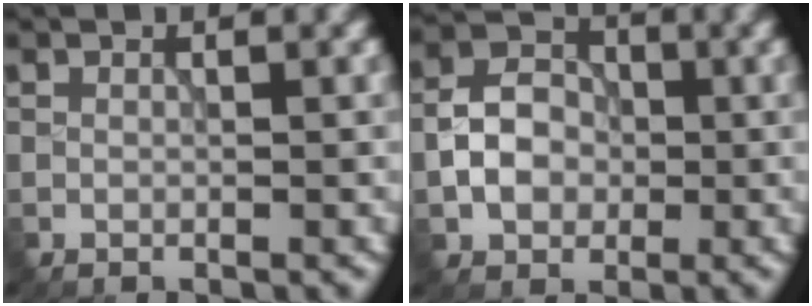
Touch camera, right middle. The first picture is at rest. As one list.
[{"total": 4.3, "force": [-0.8, 3.4, 2.5], "torque": [-0.043, 0.006, -0.016]}]